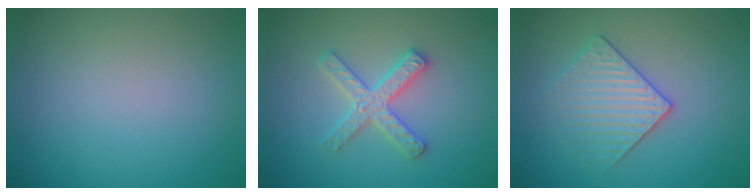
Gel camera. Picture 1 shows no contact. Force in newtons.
{"total": 2.9, "press": 2.9, "slide": 0.5}
{"total": 3.2, "press": 3.2, "slide": 0.7}